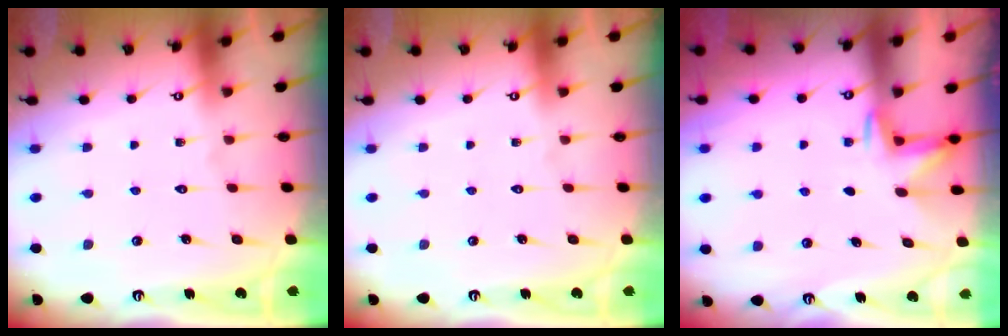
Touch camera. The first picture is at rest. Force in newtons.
{"total": 0.0}
{"total": 2.5, "press": 2.4, "slide": 0.7}